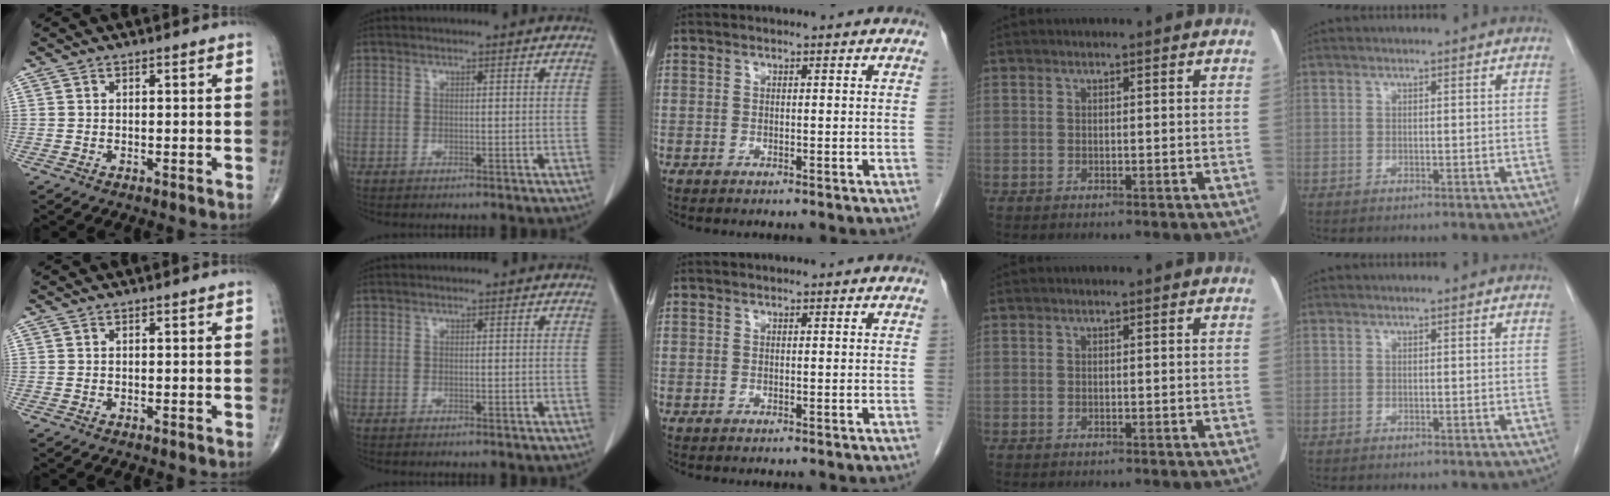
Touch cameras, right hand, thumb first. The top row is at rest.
{}